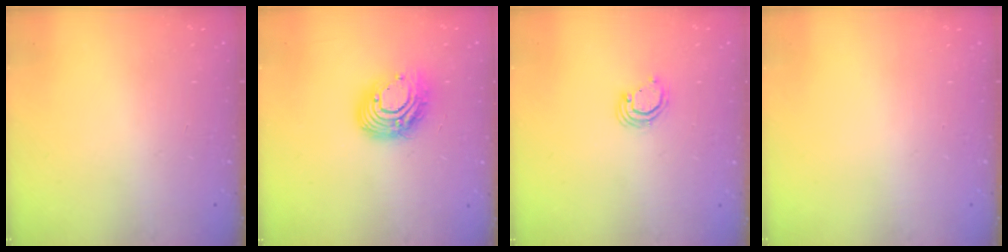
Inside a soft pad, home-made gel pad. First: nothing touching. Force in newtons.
{"total": 13.4, "press": 13.4, "slide": 1.3}
{"total": 3.6, "press": 3.6, "slide": 0.3}
{"total": 0.0}